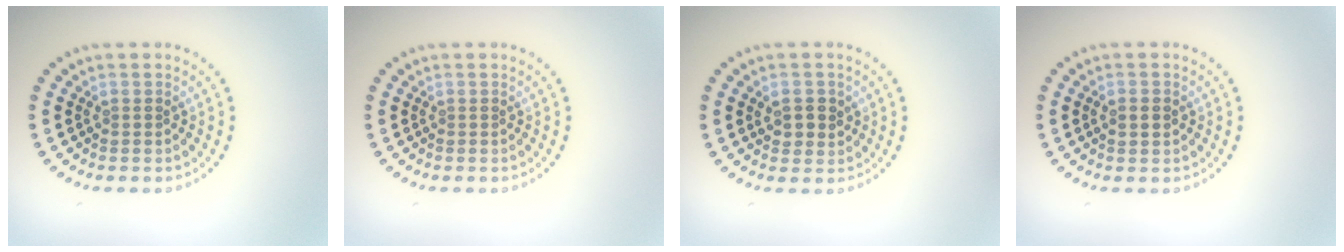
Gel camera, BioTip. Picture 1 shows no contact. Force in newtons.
{"total": 0.0}
{"total": 2.3, "press": 2.2, "slide": 0.5}
{"total": 2.0, "press": 1.9, "slide": 0.3}